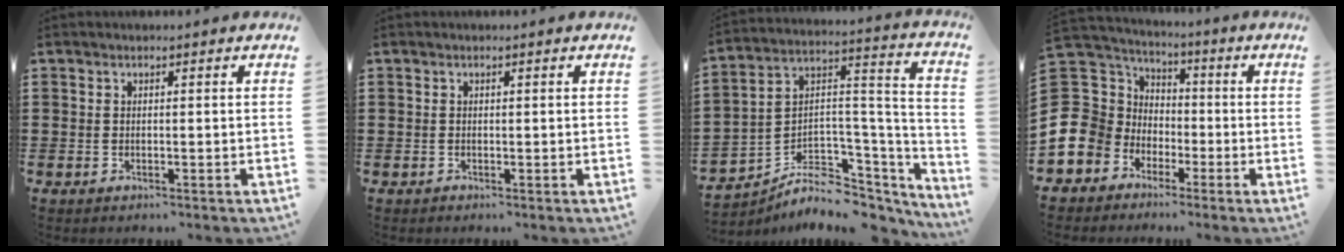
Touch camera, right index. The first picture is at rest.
{"total": 0.0}
{"total": 6.1, "force": [-3.7, 4.3, 2.3], "torque": [-0.052, -0.009, -0.064]}
{"total": 11.2, "force": [-3.7, 10.2, 2.6], "torque": [-0.122, 0.001, -0.072]}